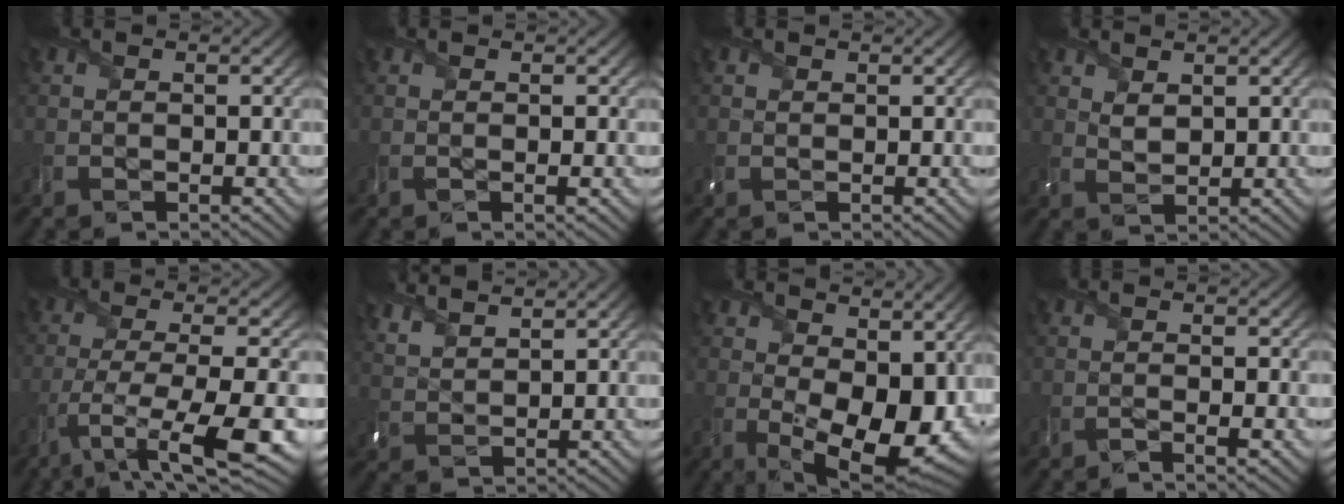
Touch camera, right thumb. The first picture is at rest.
{"total": 0.8, "force": [-0.1, 0.0, 0.8], "torque": [-0.015, -0.001, -0.003]}
{"total": 0.8, "force": [0.4, 0.7, 0.2], "torque": [-0.007, 0.000, 0.009]}
{"total": 2.2, "force": [1.4, 1.1, 1.2], "torque": [-0.031, -0.004, 0.032]}
{"total": 10.0, "force": [-4.5, 2.4, 8.6], "torque": [-0.156, -0.010, -0.076]}
{"total": 4.8, "force": [4.3, 1.0, 1.8], "torque": [-0.052, 0.005, 0.084]}
{"total": 12.8, "force": [-0.2, 7.0, 10.6], "torque": [-0.177, -0.029, 0.016]}
{"total": 1.8, "force": [-0.9, 0.2, 1.5], "torque": [-0.025, 0.003, -0.021]}